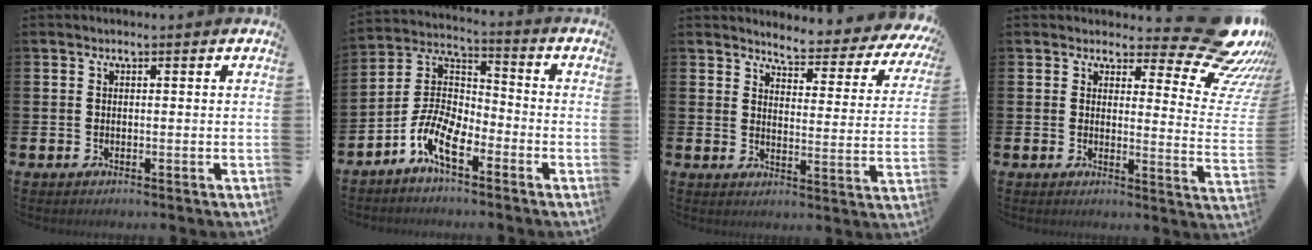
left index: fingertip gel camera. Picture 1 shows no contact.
{"total": 7.2, "force": [-4.9, 2.7, 4.6], "torque": [-0.124, -0.014, -0.106]}
{"total": 4.1, "force": [4.0, 0.6, 0.9], "torque": [-0.035, -0.038, 0.060]}
{"total": 10.8, "force": [8.0, 4.1, 6.0], "torque": [-0.068, -0.065, 0.135]}